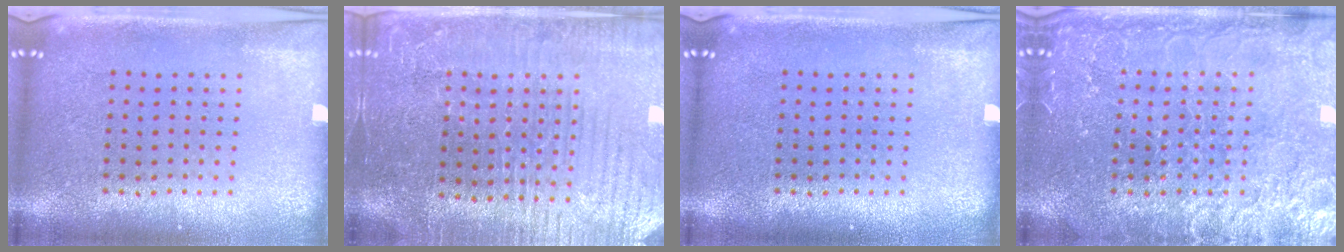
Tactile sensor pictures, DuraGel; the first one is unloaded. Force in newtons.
{"total": 3.9, "press": 3.7, "slide": 1.1}
{"total": 0.0}
{"total": 3.8, "press": 3.8, "slide": 0.5}